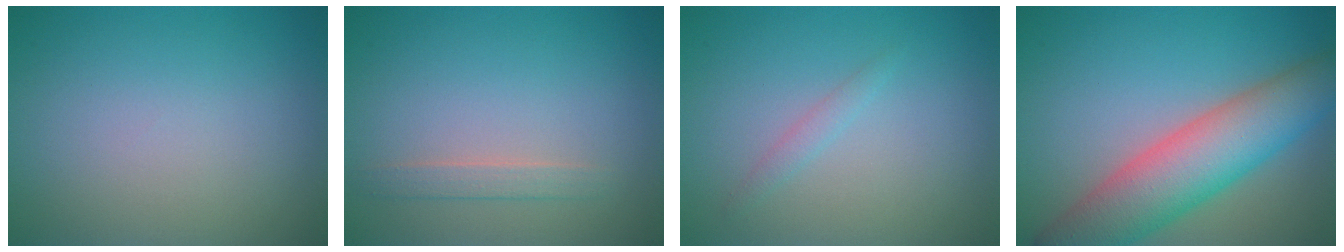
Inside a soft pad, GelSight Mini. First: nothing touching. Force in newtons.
{"total": 1.3, "press": 1.3, "slide": 0.1}
{"total": 1.0, "press": 1.0, "slide": 0.1}
{"total": 8.7, "press": 8.7, "slide": 0.3}